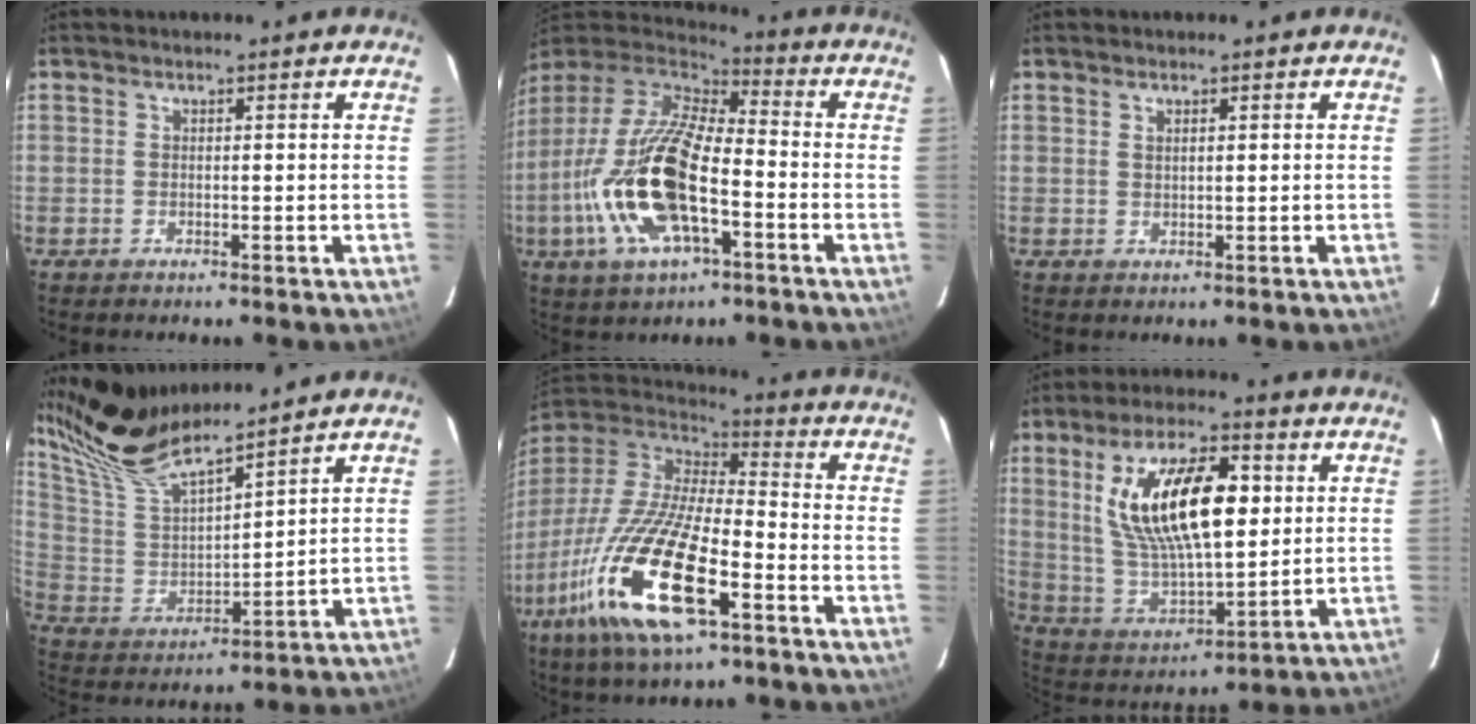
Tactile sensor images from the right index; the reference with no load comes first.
{"total": 21.5, "force": [-6.4, 8.3, 18.8], "torque": [-0.391, -0.022, -0.127]}
{"total": 1.2, "force": [0.7, 0.3, 1.0], "torque": [-0.016, 0.002, 0.012]}
{"total": 15.0, "force": [13.2, 1.8, 6.7], "torque": [-0.136, -0.005, 0.263]}
{"total": 24.2, "force": [-11.8, 7.0, 19.9], "torque": [-0.401, -0.060, -0.233]}
{"total": 19.8, "force": [5.2, 7.8, 17.4], "torque": [-0.323, 0.009, 0.107]}